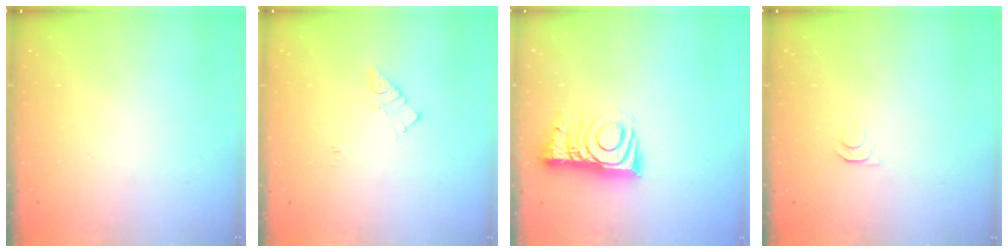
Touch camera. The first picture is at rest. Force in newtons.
{"total": 4.1, "press": 4.0, "slide": 0.7}
{"total": 8.3, "press": 8.3, "slide": 0.7}
{"total": 3.8, "press": 3.7, "slide": 0.7}